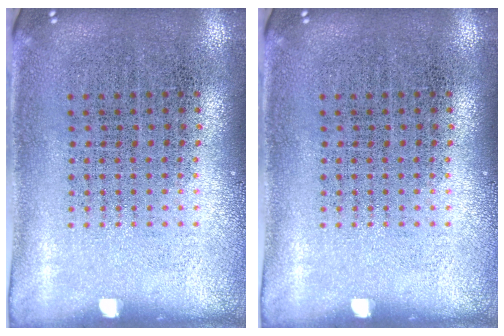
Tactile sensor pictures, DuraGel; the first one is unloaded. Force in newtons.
{"total": 0.0}